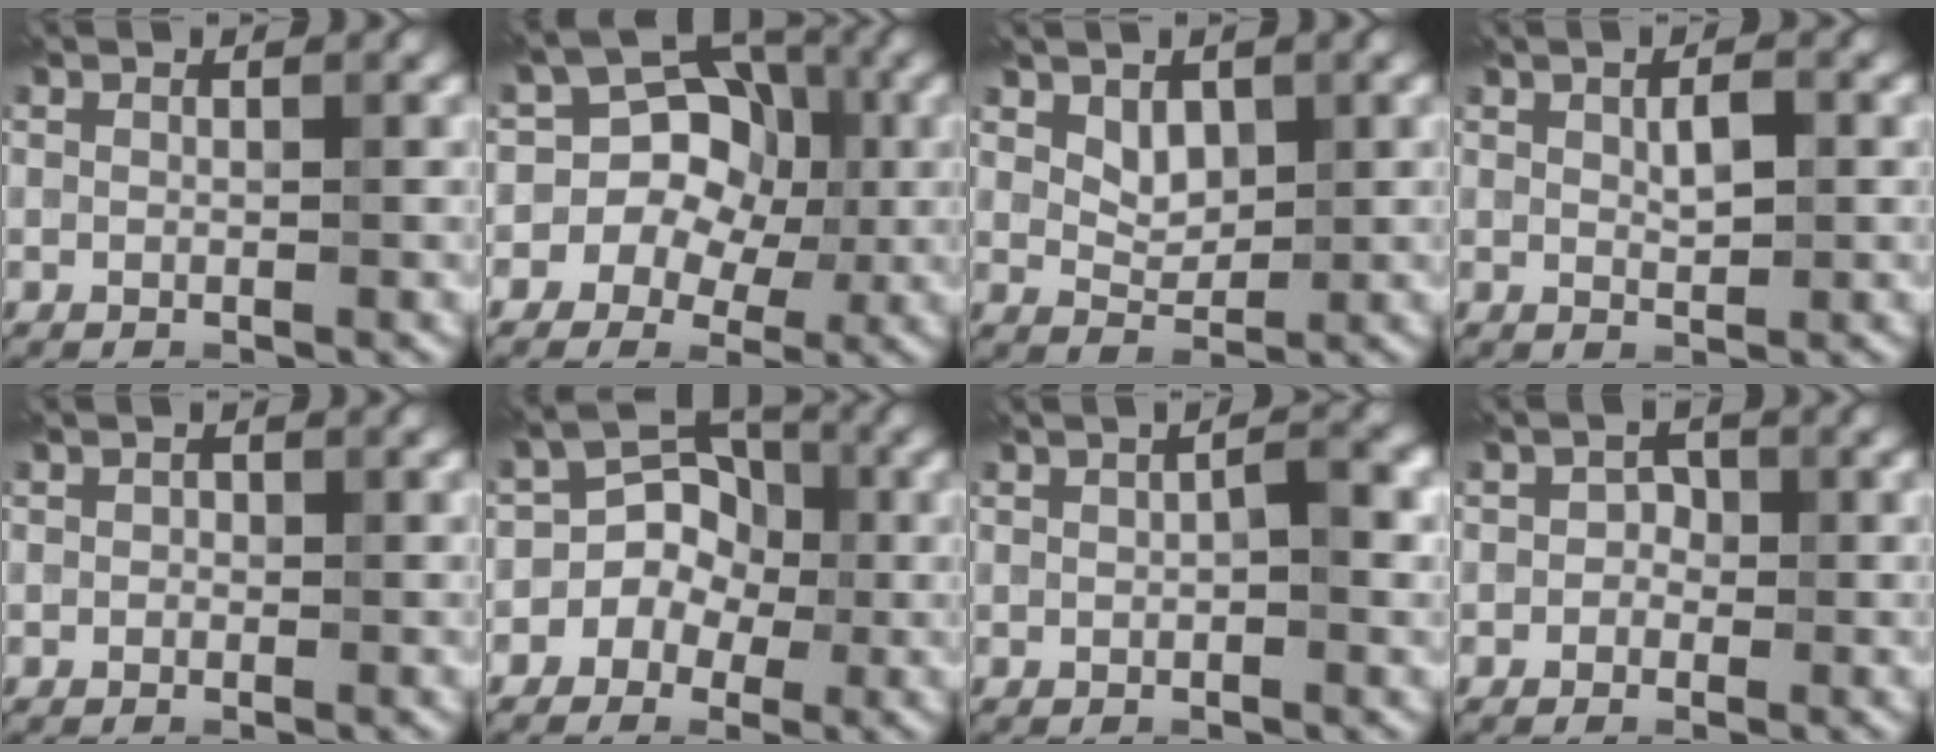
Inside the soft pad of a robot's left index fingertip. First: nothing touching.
{"total": 8.4, "force": [-0.7, 7.5, 3.8], "torque": [-0.026, 0.051, -0.046]}
{"total": 1.9, "force": [1.1, 1.3, 0.9], "torque": [-0.018, -0.001, 0.024]}
{"total": 1.8, "force": [0.5, 0.8, 1.6], "torque": [-0.029, 0.006, 0.011]}
{"total": 0.6, "force": [-0.2, 0.6, 0.2], "torque": [0.000, 0.002, -0.003]}
{"total": 6.4, "force": [-1.1, 5.8, 2.5], "torque": [-0.008, 0.043, -0.047]}
{"total": 2.7, "force": [0.1, 0.9, 2.5], "torque": [-0.034, 0.005, 0.000]}
{"total": 1.4, "force": [-0.4, 1.3, 0.5], "torque": [0.011, 0.006, -0.016]}